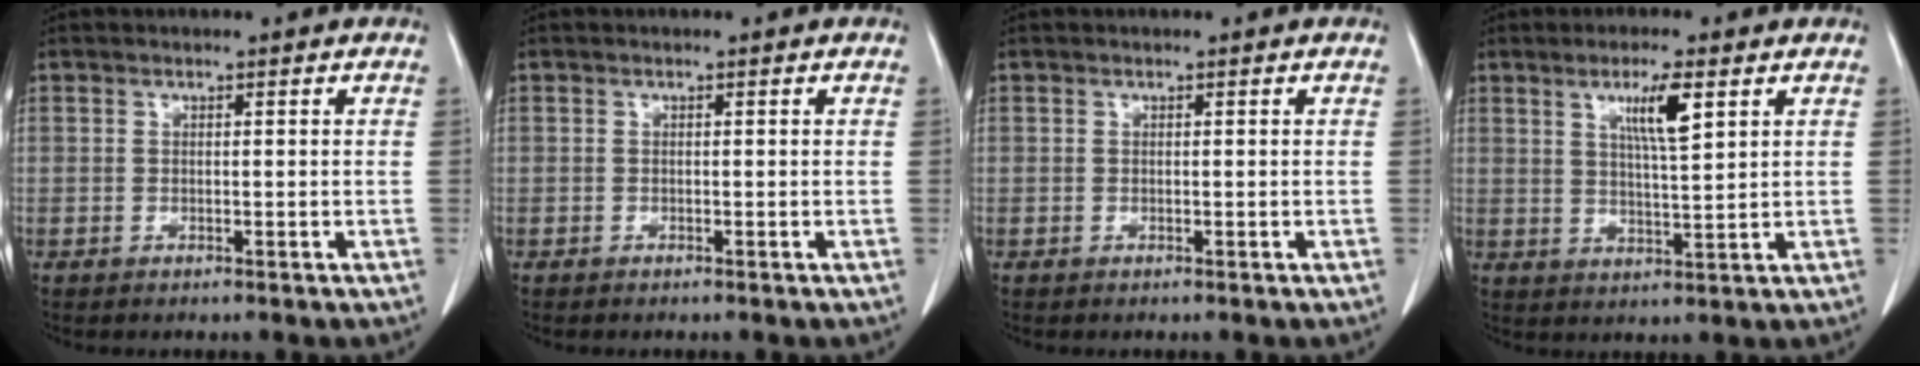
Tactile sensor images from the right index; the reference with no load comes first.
{"total": 0.0}
{"total": 0.0}
{"total": 6.2, "force": [2.9, 0.4, 5.5], "torque": [-0.098, -0.004, 0.050]}